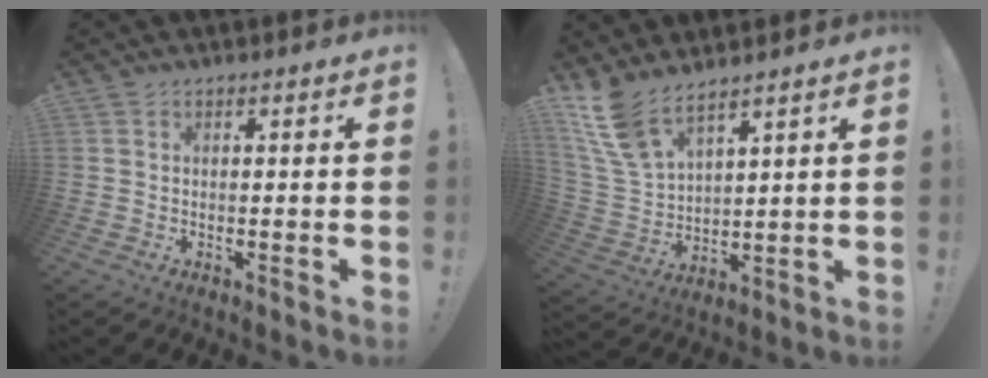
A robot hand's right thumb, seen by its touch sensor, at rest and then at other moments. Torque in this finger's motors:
{"motor_torque": [-0.12, 2.66, 1.17, 0.85, 0.05]}